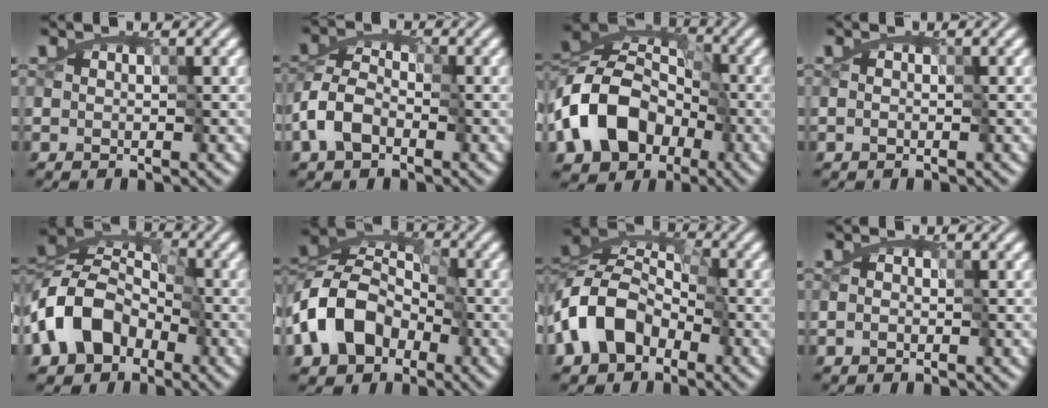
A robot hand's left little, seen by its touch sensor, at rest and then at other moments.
{"total": 4.4, "force": [-3.6, 1.8, 1.8], "torque": [-0.036, 0.006, -0.073]}
{"total": 10.8, "force": [-5.6, 7.4, 5.6], "torque": [-0.110, 0.000, -0.113]}
{"total": 0.7, "force": [0.0, 0.6, 0.5], "torque": [-0.004, 0.006, -0.007]}
{"total": 8.5, "force": [-5.3, 5.5, 3.6], "torque": [-0.068, 0.007, -0.117]}
{"total": 8.3, "force": [-5.1, 5.5, 3.7], "torque": [-0.068, 0.008, -0.110]}
{"total": 7.7, "force": [-5.0, 4.8, 3.3], "torque": [-0.059, 0.014, -0.117]}
{"total": 1.4, "force": [0.0, 1.1, 0.9], "torque": [-0.012, 0.011, -0.007]}